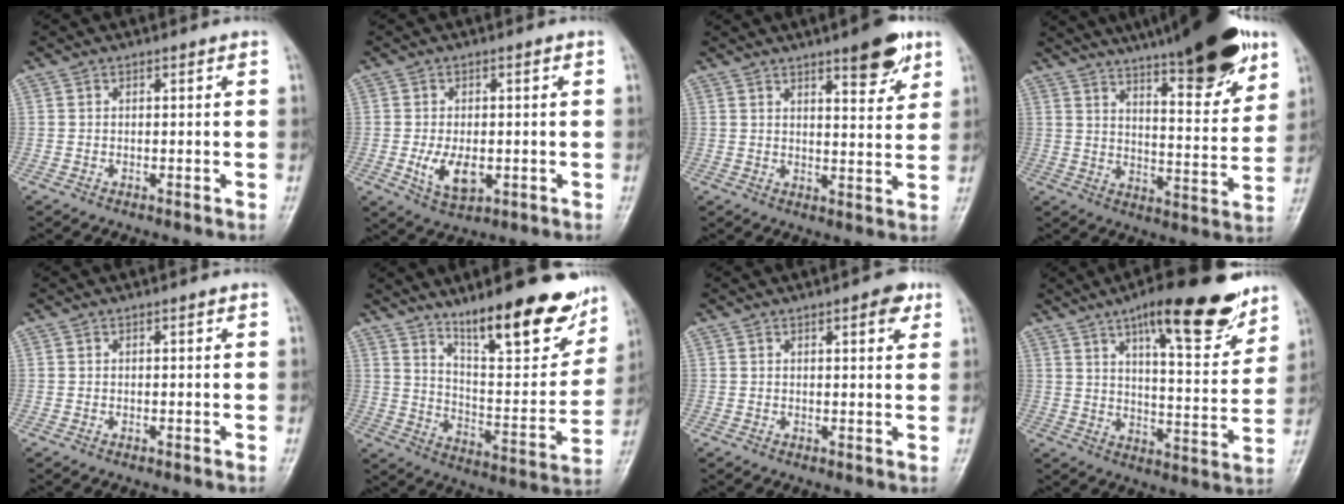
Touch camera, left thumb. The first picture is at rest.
{"total": 6.5, "force": [-1.2, 3.6, 5.3], "torque": [-0.091, -0.009, -0.015]}
{"total": 8.4, "force": [5.2, 2.4, 6.1], "torque": [-0.067, -0.030, 0.071]}
{"total": 23.4, "force": [16.0, 5.7, 16.1], "torque": [-0.207, -0.056, 0.232]}
{"total": 0.0}
{"total": 20.9, "force": [14.3, 5.9, 14.0], "torque": [-0.161, -0.083, 0.227]}
{"total": 4.0, "force": [2.1, 1.4, 3.1], "torque": [-0.030, -0.006, 0.023]}
{"total": 19.2, "force": [12.4, 5.2, 13.7], "torque": [-0.163, -0.060, 0.187]}